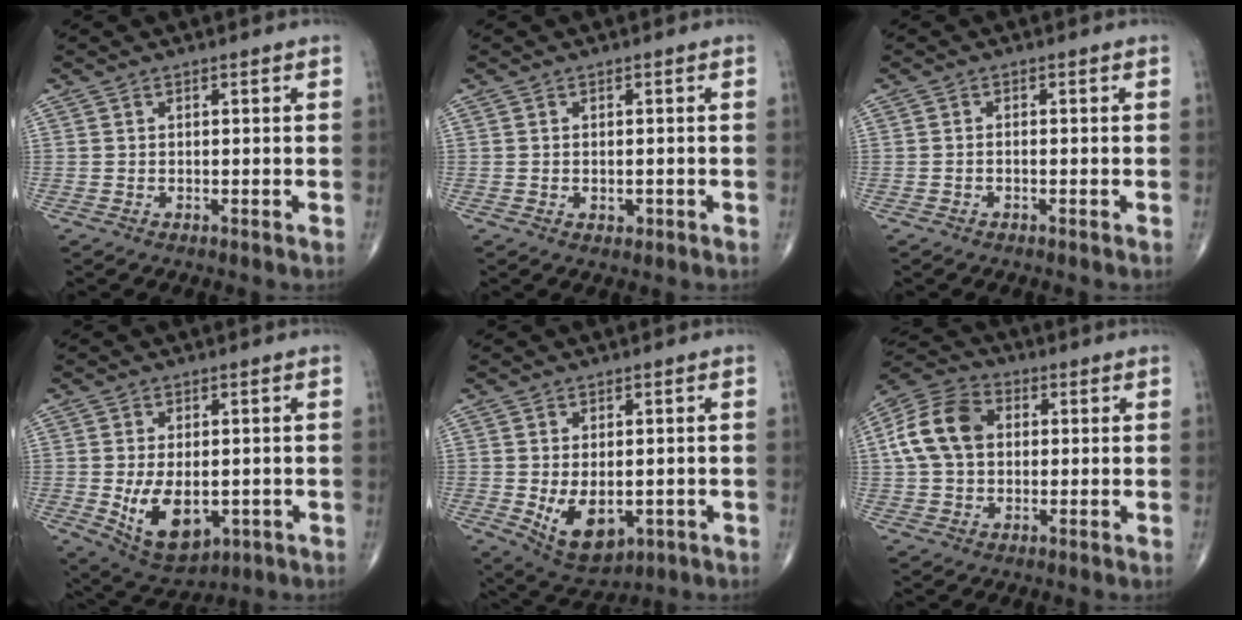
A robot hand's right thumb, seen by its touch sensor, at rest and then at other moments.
{"total": 1.6, "force": [-0.4, 1.2, 1.1], "torque": [-0.012, -0.001, -0.003]}
{"total": 0.7, "force": [-0.4, 0.3, 0.5], "torque": [-0.009, 0.004, -0.008]}
{"total": 11.0, "force": [-1.9, 6.4, 8.7], "torque": [-0.131, -0.012, -0.012]}
{"total": 9.5, "force": [-1.8, 5.8, 7.4], "torque": [-0.104, -0.012, -0.009]}
{"total": 12.3, "force": [1.7, 8.9, 8.3], "torque": [-0.153, 0.024, 0.021]}